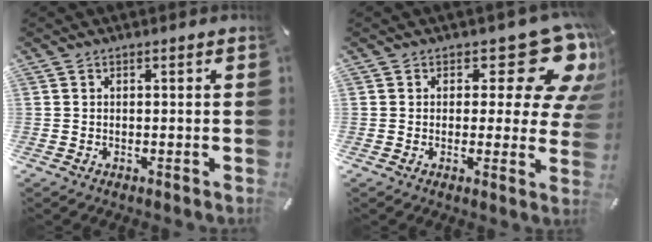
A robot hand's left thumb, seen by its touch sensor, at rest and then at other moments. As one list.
[{"total": 15.0, "force": [7.6, 7.0, 10.8], "torque": [-0.127, -0.058, 0.127]}]